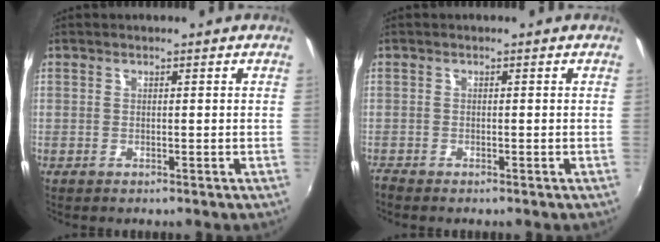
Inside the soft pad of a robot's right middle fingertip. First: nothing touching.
{"total": 1.0, "force": [-1.0, 0.1, 0.2], "torque": [-0.007, -0.005, -0.023]}